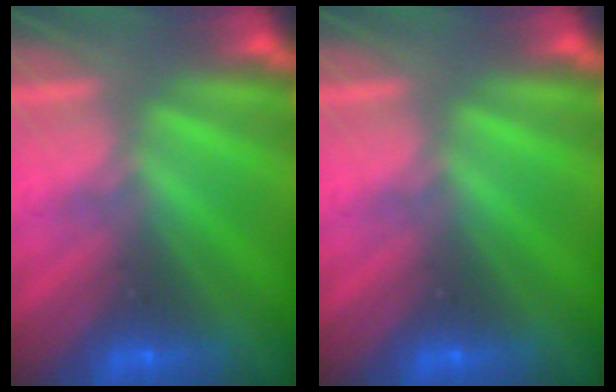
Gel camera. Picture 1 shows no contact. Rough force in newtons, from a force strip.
{"total": 0.0}